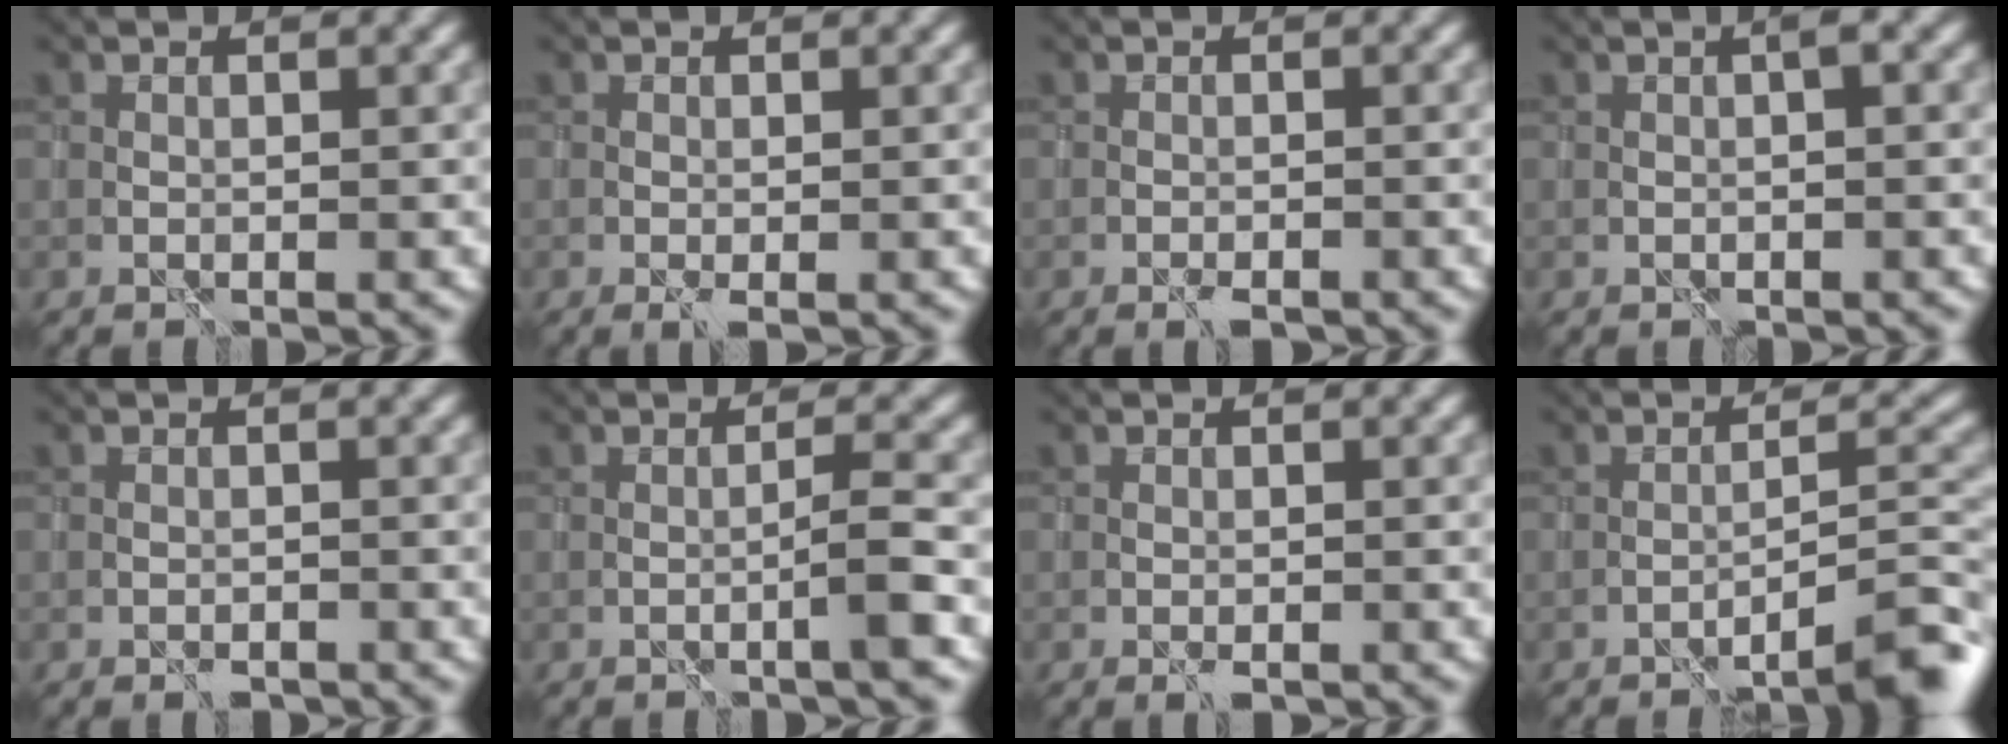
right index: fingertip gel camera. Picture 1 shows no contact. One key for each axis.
{"total": 1.0, "fx": -0.5, "fy": 0.1, "fz": 0.8, "tx": -0.018, "ty": -0.004, "tz": -0.009}
{"total": 1.3, "fx": -1.1, "fy": 0.3, "fz": 0.7, "tx": -0.013, "ty": -0.003, "tz": -0.018}
{"total": 1.2, "fx": 0.0, "fy": 0.0, "fz": 1.2, "tx": -0.019, "ty": 0.004, "tz": 0.001}
{"total": 0.9, "fx": -0.8, "fy": 0.3, "fz": 0.3, "tx": -0.004, "ty": -0.001, "tz": -0.013}
{"total": 2.3, "fx": -0.8, "fy": 0.1, "fz": 2.2, "tx": -0.031, "ty": 0.005, "tz": -0.020}
{"total": 0.9, "fx": -0.6, "fy": 0.3, "fz": 0.6, "tx": -0.014, "ty": -0.004, "tz": -0.010}
{"total": 6.2, "fx": -4.5, "fy": 0.8, "fz": 4.2, "tx": -0.042, "ty": 0.020, "tz": -0.065}